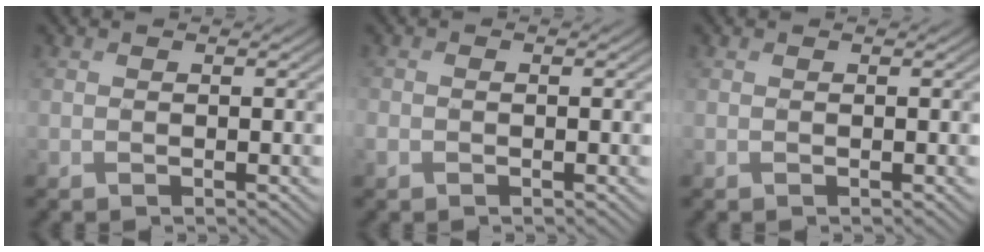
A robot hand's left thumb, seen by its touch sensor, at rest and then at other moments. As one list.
[{"total": 1.0, "force": [-0.6, 0.7, 0.5], "torque": [-0.015, -0.003, -0.011]}, {"total": 0.0}]